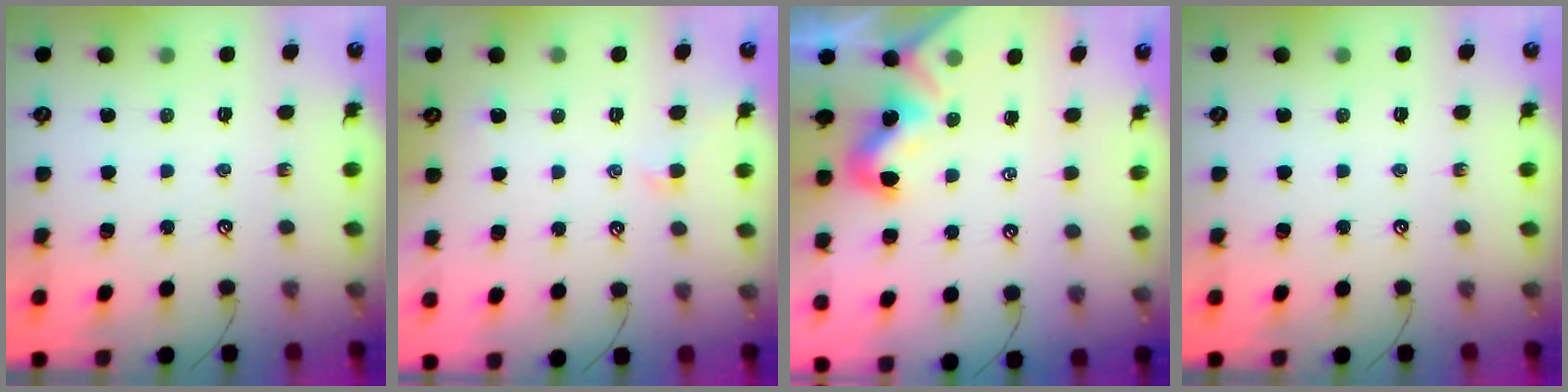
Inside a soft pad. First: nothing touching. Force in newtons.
{"total": 0.7, "press": 0.5, "slide": 0.5}
{"total": 1.7, "press": 1.7, "slide": 0.1}
{"total": 0.0}